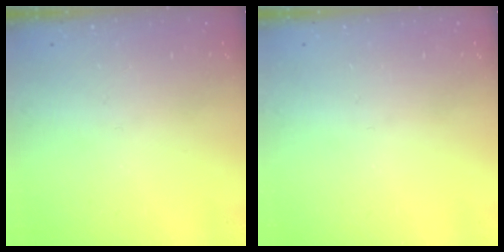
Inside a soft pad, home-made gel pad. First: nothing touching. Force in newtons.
{"total": 0.0}